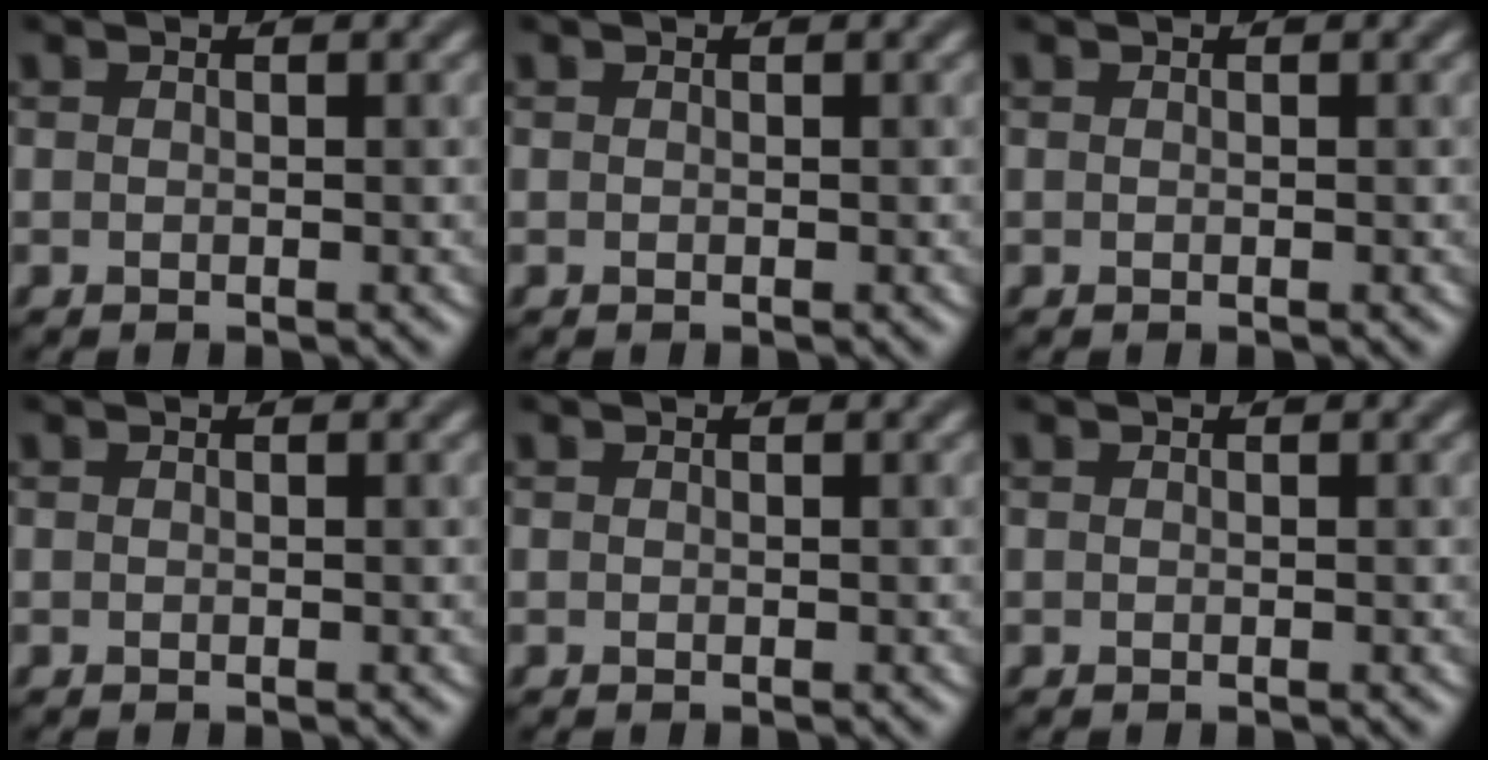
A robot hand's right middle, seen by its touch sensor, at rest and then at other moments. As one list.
[{"total": 0.0}, {"total": 0.0}, {"total": 0.0}, {"total": 0.0}, {"total": 0.0}]